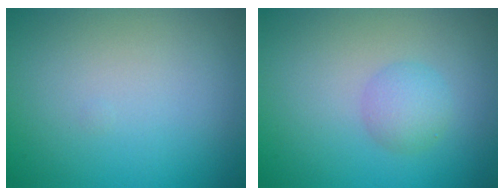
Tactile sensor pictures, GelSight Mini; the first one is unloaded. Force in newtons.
{"total": 2.1, "press": 2.1, "slide": 0.0}